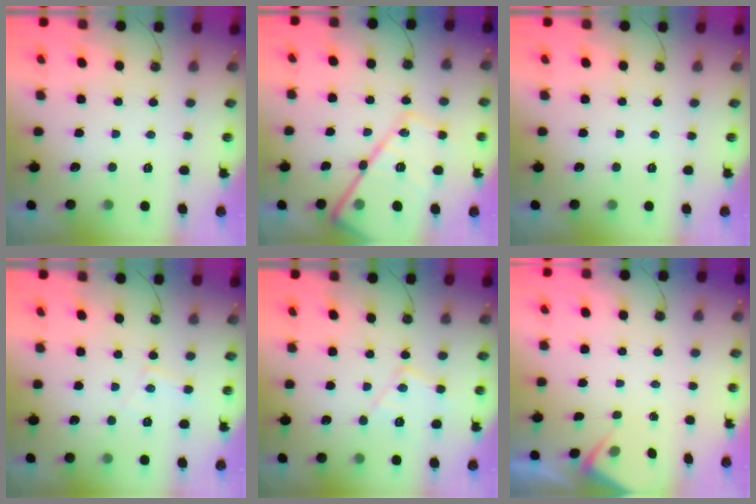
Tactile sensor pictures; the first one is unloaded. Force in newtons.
{"total": 20.9, "press": 20.9, "slide": 1.9}
{"total": 0.0}
{"total": 5.7, "press": 5.7, "slide": 0.3}
{"total": 10.1, "press": 10.0, "slide": 0.6}
{"total": 2.4, "press": 2.4, "slide": 0.4}